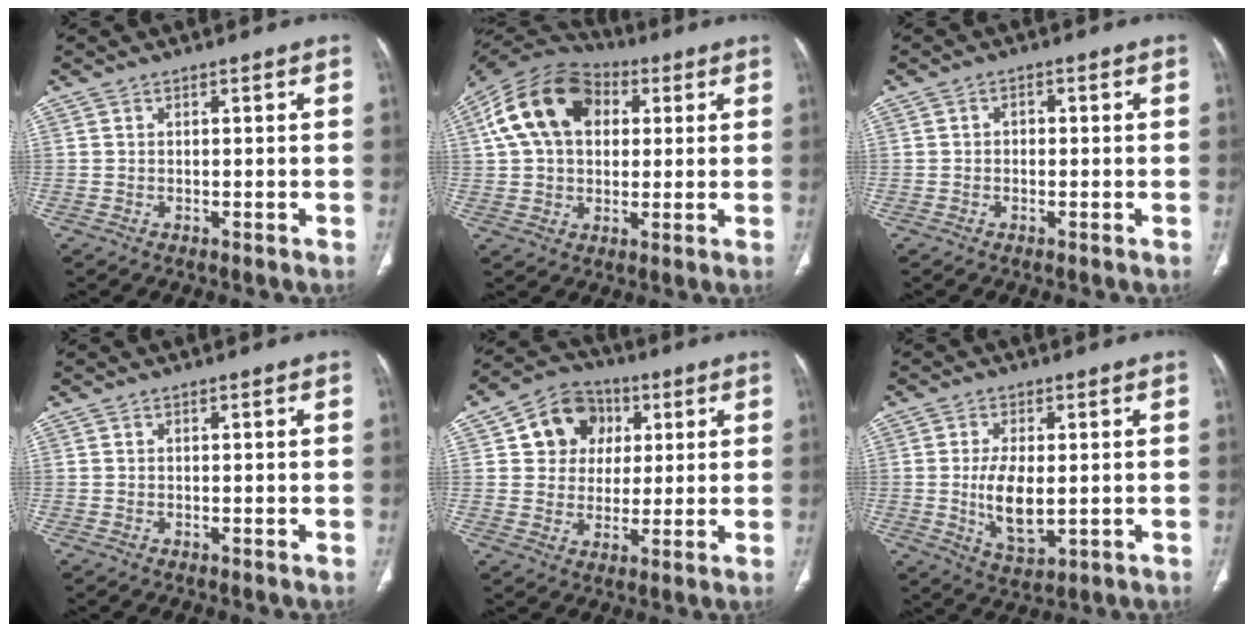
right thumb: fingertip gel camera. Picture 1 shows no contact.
{"total": 18.0, "force": [4.6, 12.4, 12.1], "torque": [-0.214, 0.020, 0.073]}
{"total": 1.3, "force": [-0.1, 1.1, 0.8], "torque": [-0.007, 0.006, -0.006]}
{"total": 0.0}
{"total": 11.2, "force": [3.5, 9.7, 4.5], "torque": [-0.034, -0.002, 0.055]}
{"total": 8.4, "force": [-0.3, 4.1, 7.3], "torque": [-0.129, -0.014, 0.006]}